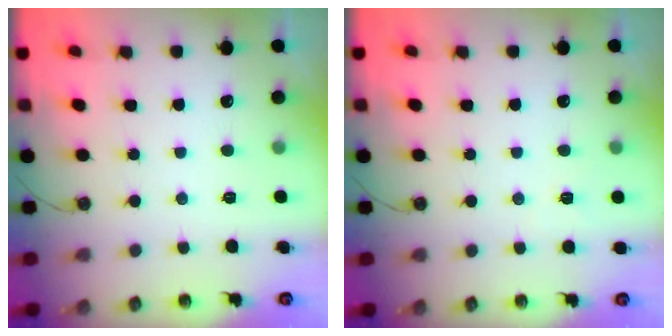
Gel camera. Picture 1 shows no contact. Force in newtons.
{"total": 2.6, "press": 2.6, "slide": 0.4}